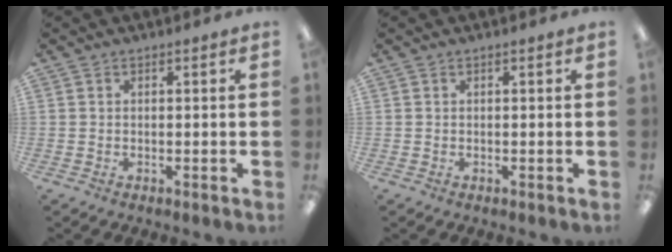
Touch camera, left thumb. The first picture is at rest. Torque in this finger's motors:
{"motor_torque": [0.00, 0.00, -0.10, 0.11, 0.00]}